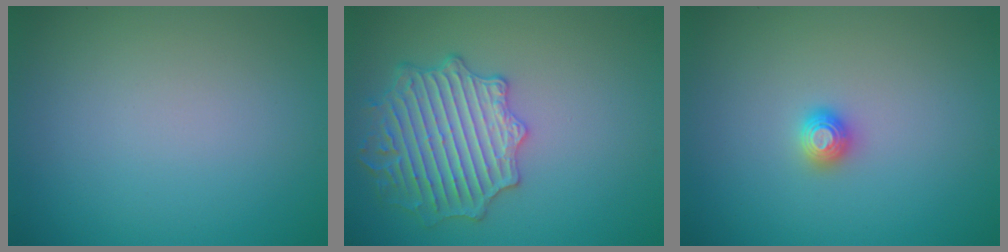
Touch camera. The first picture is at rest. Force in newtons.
{"total": 5.0, "press": 4.8, "slide": 1.4}
{"total": 1.1, "press": 1.1, "slide": 0.1}